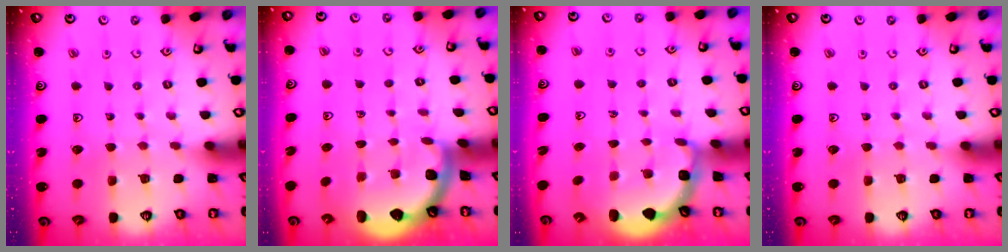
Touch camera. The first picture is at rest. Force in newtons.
{"total": 1.6, "press": 1.6, "slide": 0.1}
{"total": 2.8, "press": 2.2, "slide": 1.7}
{"total": 0.0}